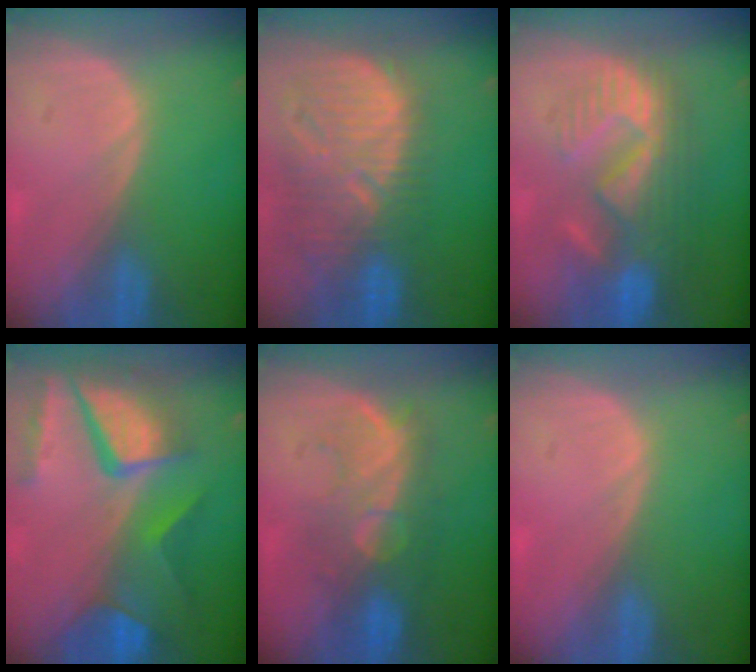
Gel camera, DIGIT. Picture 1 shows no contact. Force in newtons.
{"total": 13.1, "press": 11.4, "slide": 6.5}
{"total": 10.8, "press": 9.7, "slide": 4.7}
{"total": 11.3, "press": 9.4, "slide": 6.4}
{"total": 8.6, "press": 8.3, "slide": 2.3}
{"total": 0.6, "press": 0.0, "slide": 0.6}